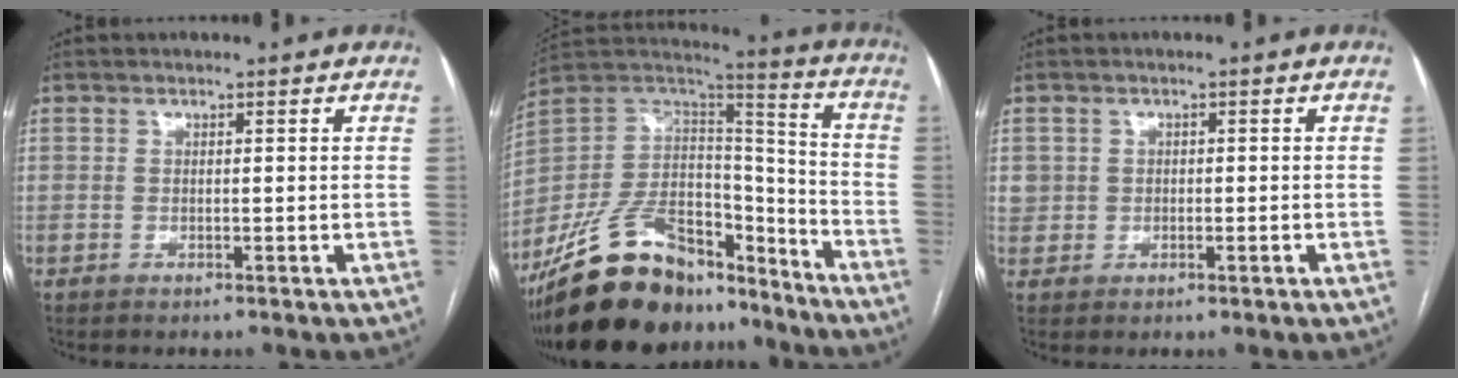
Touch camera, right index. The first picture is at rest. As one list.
[{"total": 28.0, "force": [-21.2, 12.1, 13.9], "torque": [-0.301, -0.002, -0.354]}, {"total": 2.2, "force": [-0.1, 2.2, 0.6], "torque": [-0.011, 0.013, 0.007]}]